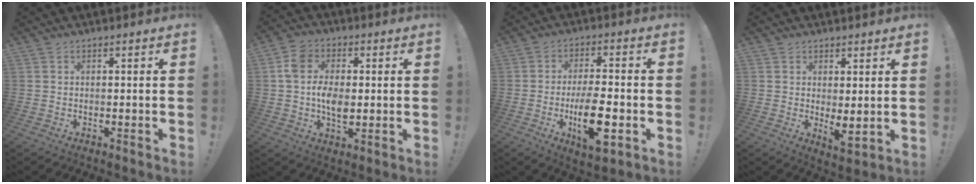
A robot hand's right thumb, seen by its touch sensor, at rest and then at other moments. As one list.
[{"total": 10.4, "force": [-0.5, 7.6, 7.1], "torque": [-0.135, 0.007, -0.007]}, {"total": 15.5, "force": [-3.9, 6.1, 13.7], "torque": [-0.232, 0.001, -0.058]}, {"total": 4.5, "force": [1.5, 1.3, 4.0], "torque": [-0.054, -0.019, 0.032]}]